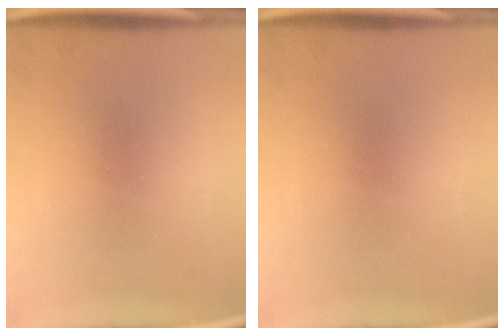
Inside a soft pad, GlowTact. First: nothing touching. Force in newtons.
{"total": 0.0}